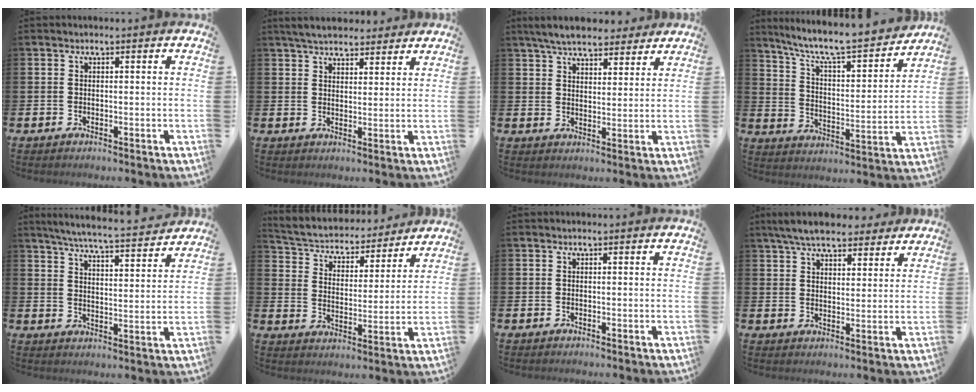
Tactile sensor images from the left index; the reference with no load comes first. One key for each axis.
{"total": 5.1, "fx": 4.9, "fy": 1.3, "fz": 1.0, "tx": -0.030, "ty": -0.013, "tz": 0.089}
{"total": 6.7, "fx": 6.3, "fy": 1.6, "fz": 1.7, "tx": -0.043, "ty": -0.024, "tz": 0.113}
{"total": 8.6, "fx": 7.8, "fy": 1.0, "fz": 3.5, "tx": -0.096, "ty": -0.060, "tz": 0.128}
{"total": 6.1, "fx": 5.8, "fy": 0.0, "fz": 1.8, "tx": -0.051, "ty": -0.047, "tz": 0.099}
{"total": 4.5, "fx": 4.2, "fy": 1.7, "fz": 0.5, "tx": -0.039, "ty": -0.039, "tz": 0.064}
{"total": 0.0}
{"total": 7.4, "fx": 6.7, "fy": 1.8, "fz": 2.4, "tx": -0.055, "ty": -0.020, "tz": 0.123}